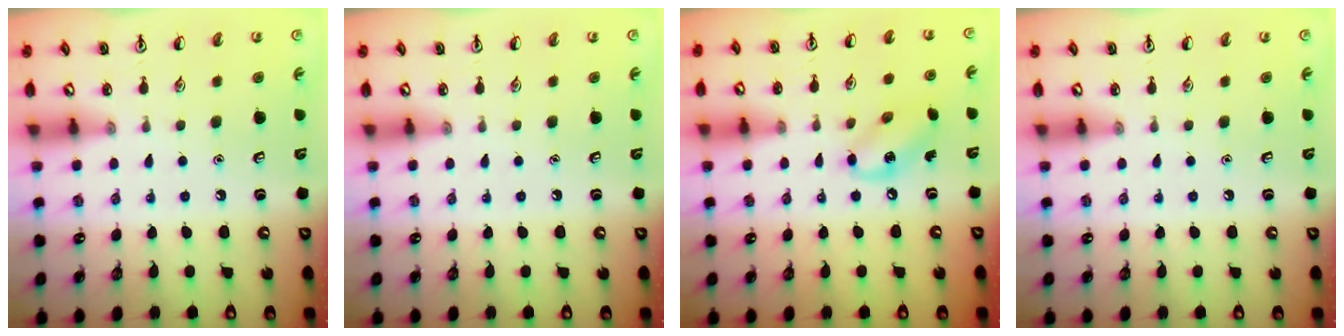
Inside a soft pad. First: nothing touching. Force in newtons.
{"total": 0.0}
{"total": 7.4, "press": 7.3, "slide": 1.1}
{"total": 0.0}